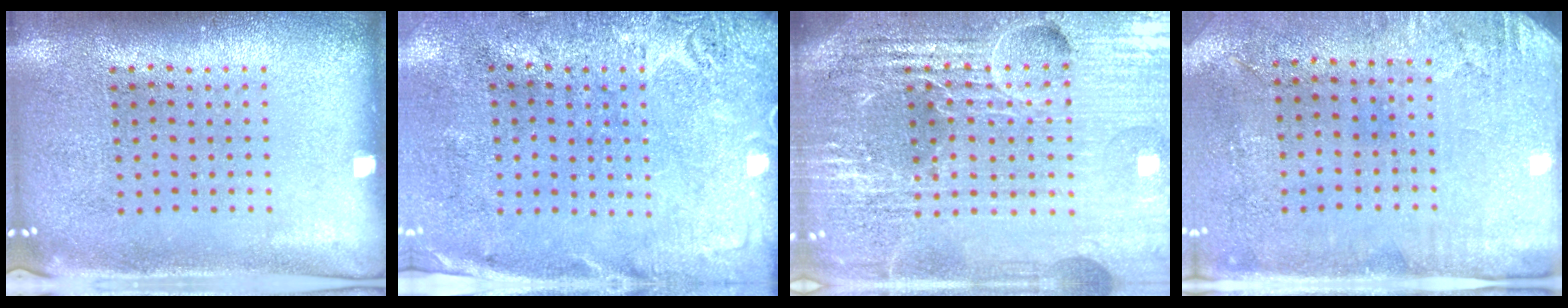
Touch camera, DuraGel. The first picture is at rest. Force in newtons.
{"total": 2.7, "press": 2.2, "slide": 1.6}
{"total": 6.4, "press": 5.7, "slide": 3.1}
{"total": 2.9, "press": 2.4, "slide": 1.7}